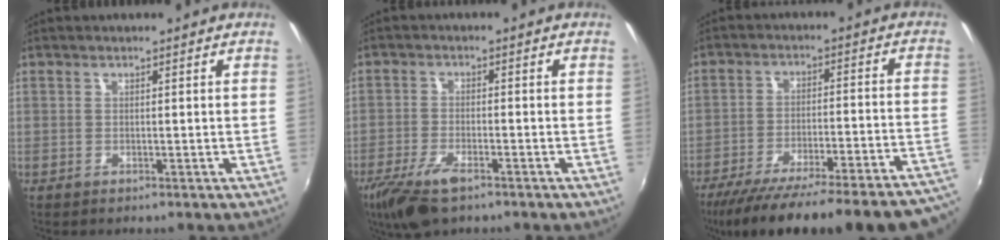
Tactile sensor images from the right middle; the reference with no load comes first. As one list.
[{"total": 8.8, "force": [-5.9, 3.0, 5.9], "torque": [-0.144, -0.026, -0.114]}, {"total": 29.9, "force": [-26.5, 2.5, 13.7], "torque": [-0.203, -0.057, -0.363]}]